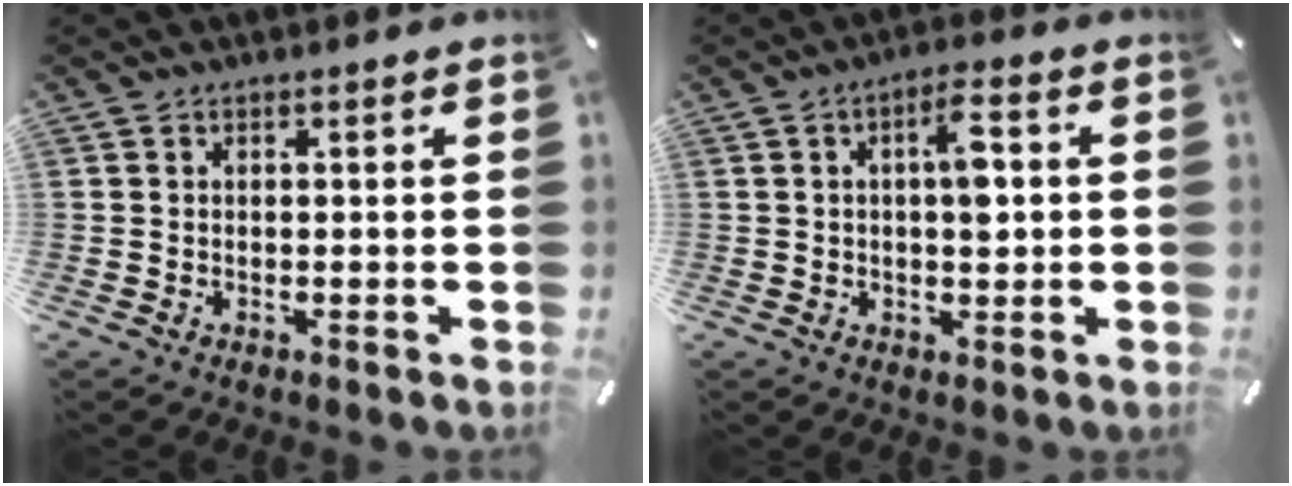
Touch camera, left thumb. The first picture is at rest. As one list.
[{"total": 7.0, "force": [0.9, 3.2, 6.1], "torque": [-0.085, 0.002, 0.009]}]